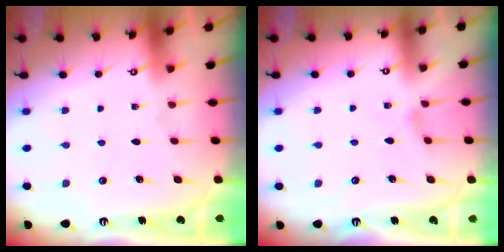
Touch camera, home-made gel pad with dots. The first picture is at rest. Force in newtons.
{"total": 1.8, "press": 1.8, "slide": 0.4}